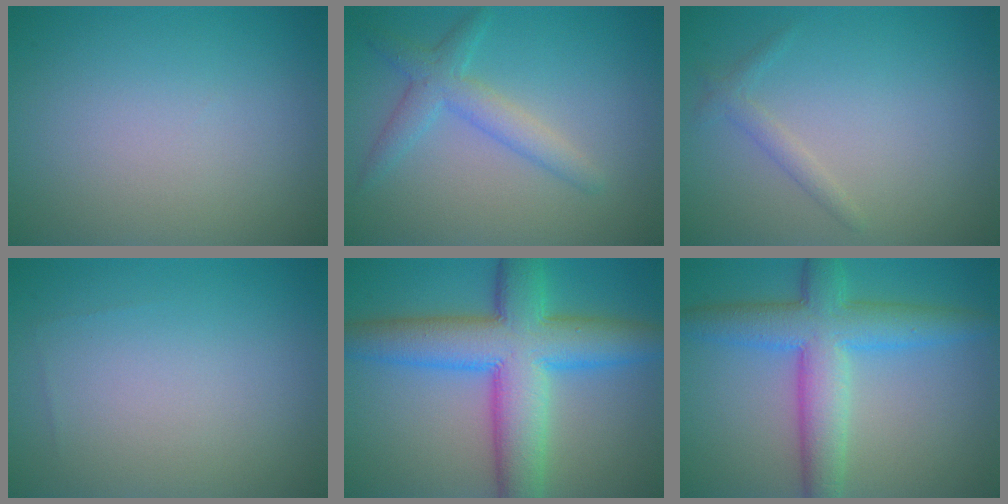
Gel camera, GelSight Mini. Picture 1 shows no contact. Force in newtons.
{"total": 2.9, "press": 2.9, "slide": 0.1}
{"total": 1.2, "press": 1.2, "slide": 0.1}
{"total": 0.0}
{"total": 10.4, "press": 10.4, "slide": 0.3}
{"total": 7.1, "press": 7.1, "slide": 0.1}